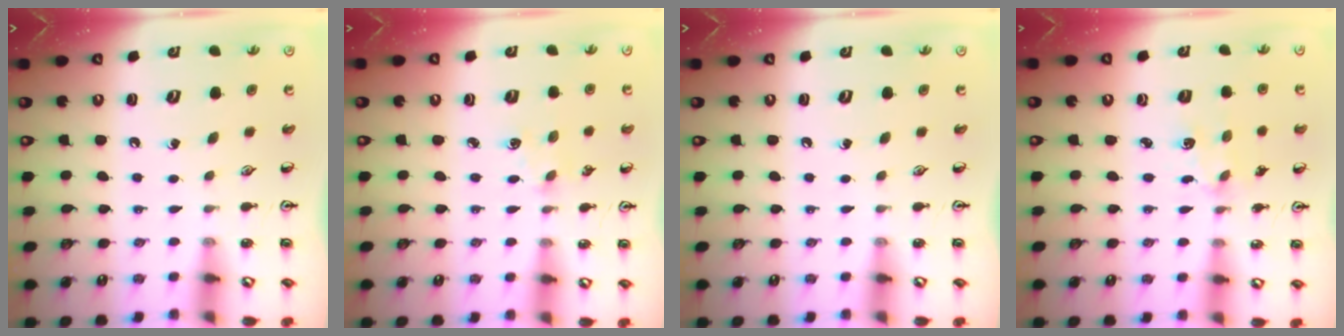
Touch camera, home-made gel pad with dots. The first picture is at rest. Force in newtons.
{"total": 2.2, "press": 2.2, "slide": 0.4}
{"total": 0.0}
{"total": 1.8, "press": 1.8, "slide": 0.3}